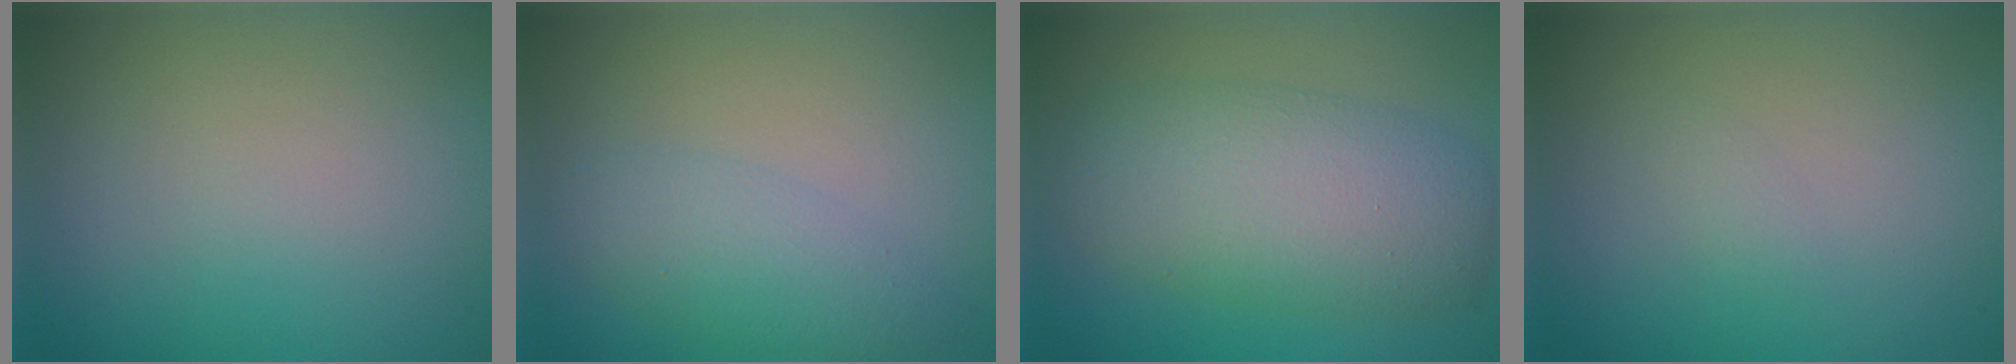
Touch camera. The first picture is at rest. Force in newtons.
{"total": 2.9, "press": 2.9, "slide": 0.0}
{"total": 7.3, "press": 7.3, "slide": 0.1}
{"total": 0.7, "press": 0.7, "slide": 0.1}